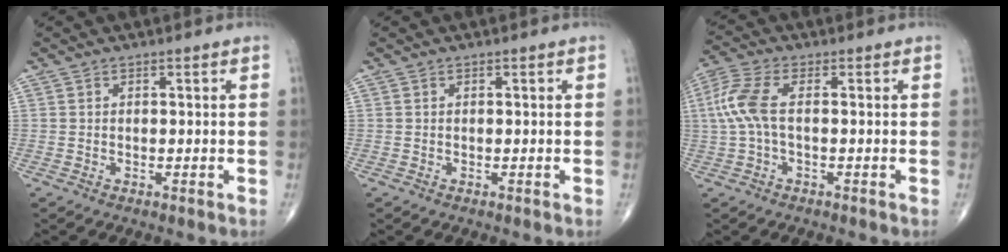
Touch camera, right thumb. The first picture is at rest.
{"total": 0.0}
{"total": 7.6, "force": [0.3, 3.3, 6.8], "torque": [-0.187, 0.018, 0.002]}